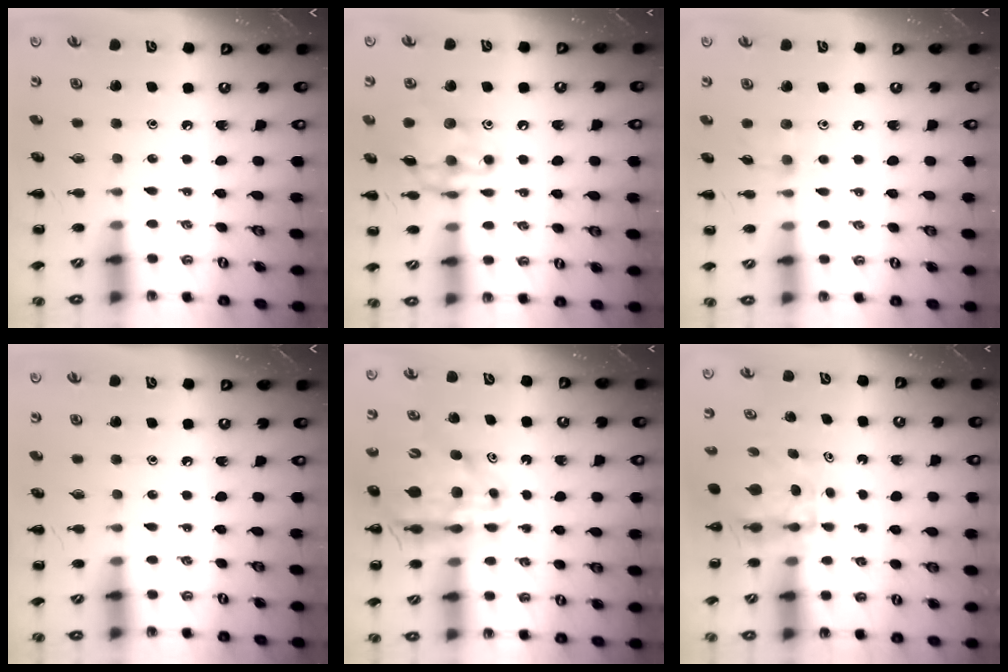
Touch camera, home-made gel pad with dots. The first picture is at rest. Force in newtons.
{"total": 13.7, "press": 13.7, "slide": 1.1}
{"total": 3.2, "press": 3.0, "slide": 1.1}
{"total": 0.0}
{"total": 12.4, "press": 12.0, "slide": 3.4}
{"total": 3.9, "press": 3.9, "slide": 0.3}